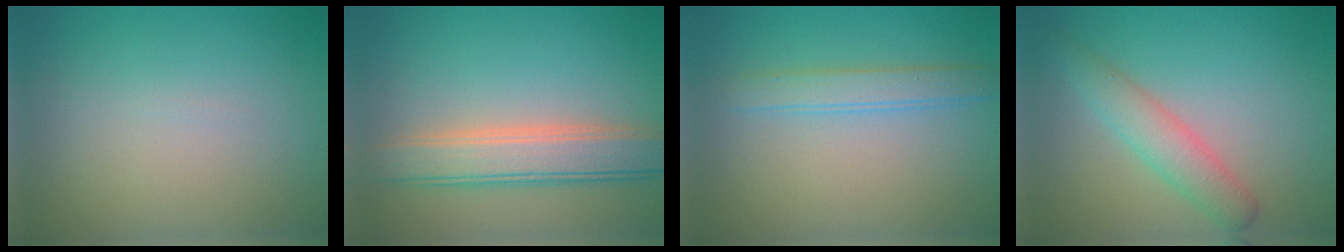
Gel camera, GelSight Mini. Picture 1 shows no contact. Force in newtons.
{"total": 4.9, "press": 4.9, "slide": 0.3}
{"total": 2.2, "press": 2.2, "slide": 0.1}
{"total": 3.2, "press": 3.2, "slide": 0.3}